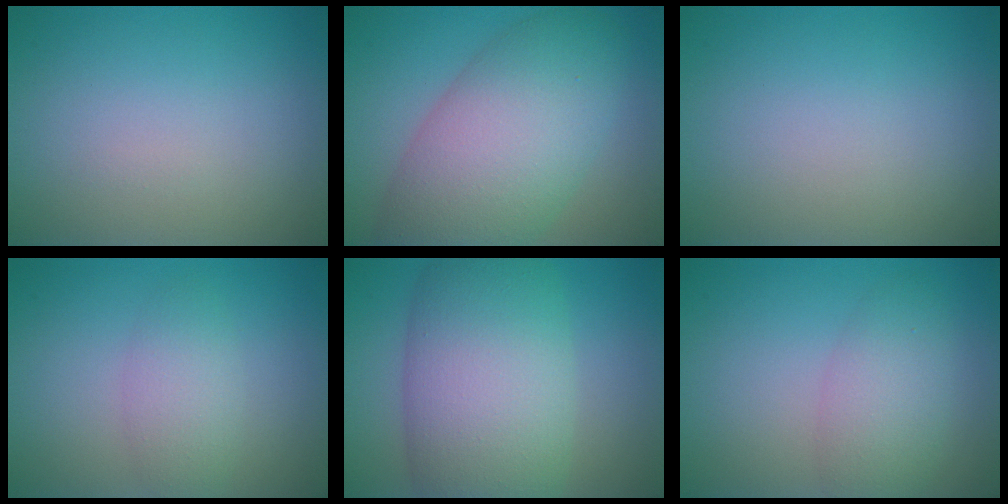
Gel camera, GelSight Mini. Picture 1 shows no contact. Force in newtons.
{"total": 10.0, "press": 10.0, "slide": 0.3}
{"total": 0.0}
{"total": 2.7, "press": 2.7, "slide": 0.1}
{"total": 11.2, "press": 11.2, "slide": 0.4}
{"total": 3.6, "press": 3.6, "slide": 0.2}